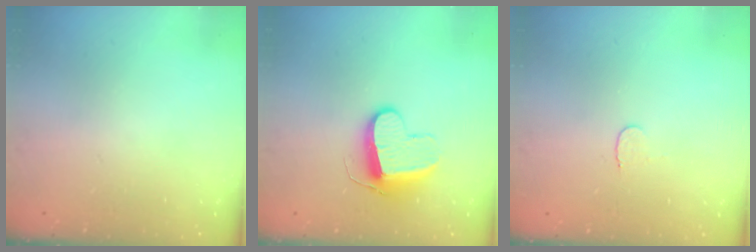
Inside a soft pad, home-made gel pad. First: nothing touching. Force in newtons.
{"total": 10.6, "press": 10.6, "slide": 0.9}
{"total": 3.5, "press": 3.5, "slide": 0.4}